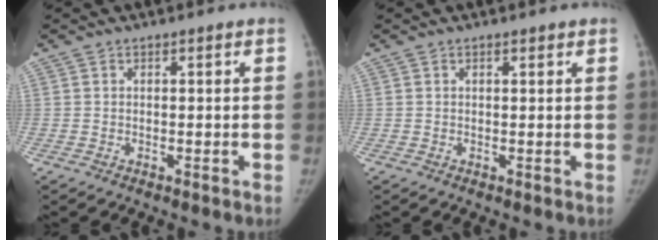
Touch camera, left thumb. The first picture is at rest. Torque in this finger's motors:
{"motor_torque": [-0.22, -0.07, -0.34, 0.20, -0.05]}